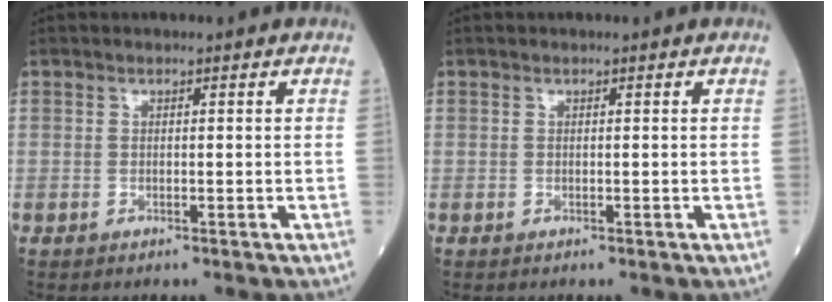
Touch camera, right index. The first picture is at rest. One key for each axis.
{"total": 0.0}